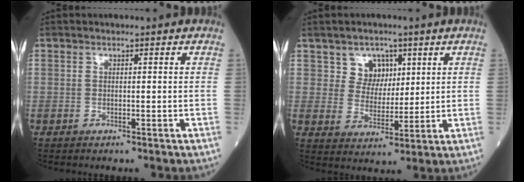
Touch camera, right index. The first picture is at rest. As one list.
[{"total": 5.2, "force": [2.6, 4.2, 1.4], "torque": [-0.020, 0.006, 0.049]}]